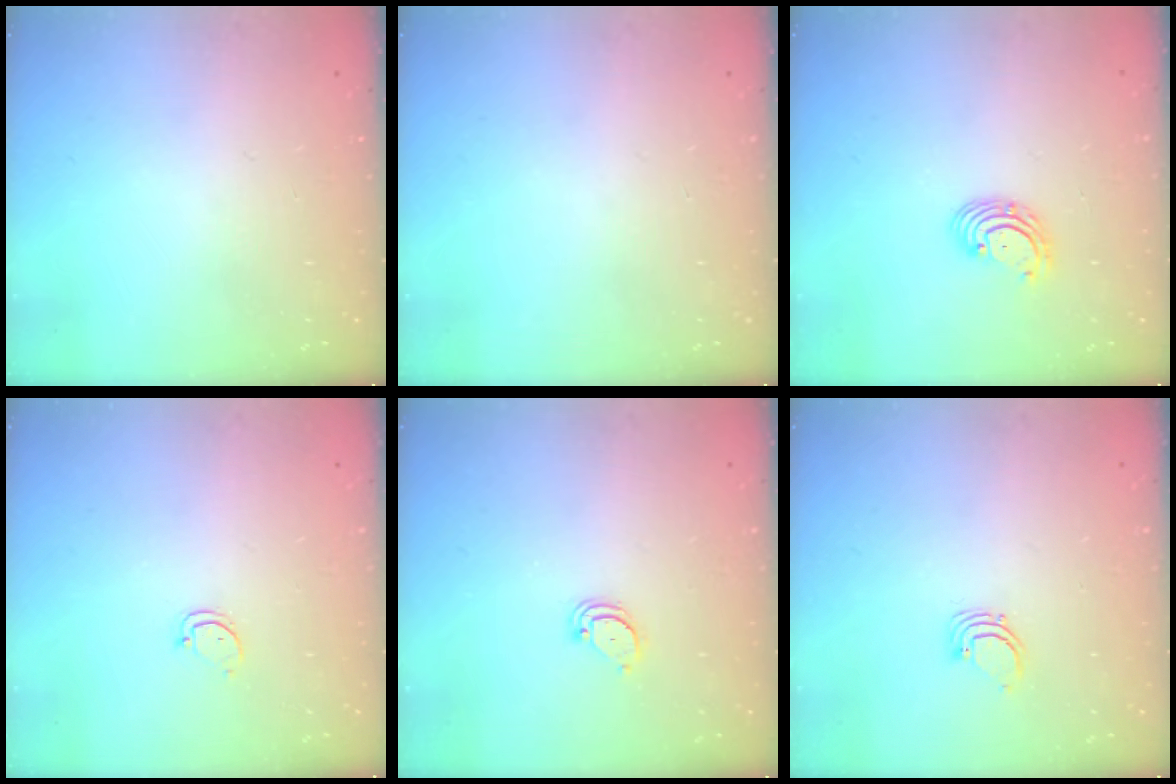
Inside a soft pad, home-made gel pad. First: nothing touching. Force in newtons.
{"total": 0.0}
{"total": 2.7, "press": 2.7, "slide": 0.3}
{"total": 2.5, "press": 2.5, "slide": 0.3}
{"total": 2.1, "press": 2.1, "slide": 0.1}
{"total": 2.5, "press": 2.5, "slide": 0.1}